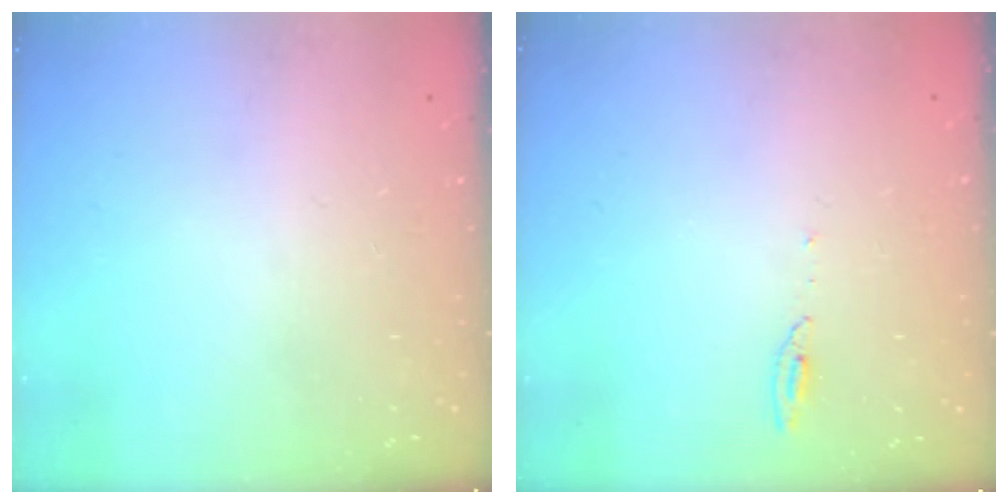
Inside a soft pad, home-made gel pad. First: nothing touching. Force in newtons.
{"total": 4.1, "press": 4.0, "slide": 0.7}